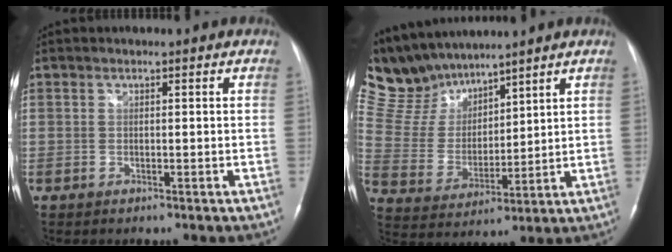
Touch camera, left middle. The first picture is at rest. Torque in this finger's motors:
{"motor_torque": [0.02, -0.17, -0.06, -0.08]}